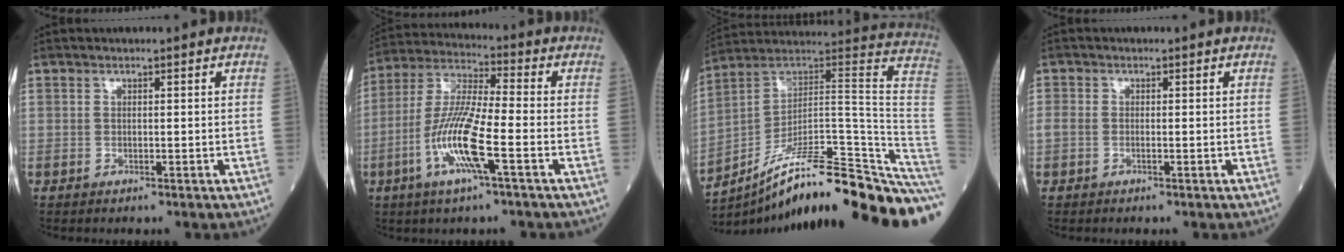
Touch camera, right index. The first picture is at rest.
{"total": 12.2, "force": [-4.1, 1.0, 11.4], "torque": [-0.238, -0.005, -0.085]}
{"total": 26.7, "force": [-19.8, 0.7, 18.0], "torque": [-0.140, 0.050, -0.300]}
{"total": 1.4, "force": [-0.4, 0.8, 1.1], "torque": [-0.028, 0.004, -0.007]}